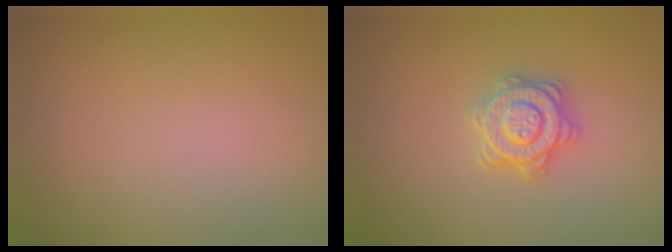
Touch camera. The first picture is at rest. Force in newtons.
{"total": 3.3, "press": 3.2, "slide": 0.9}